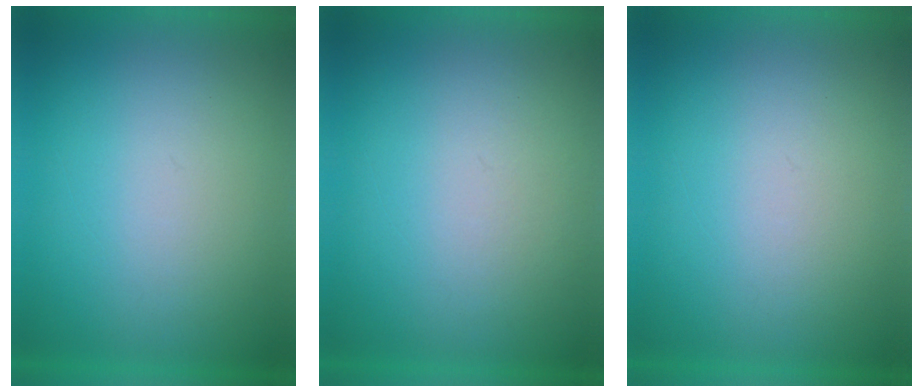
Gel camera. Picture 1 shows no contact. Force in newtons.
{"total": 1.3}
{"total": 1.1}